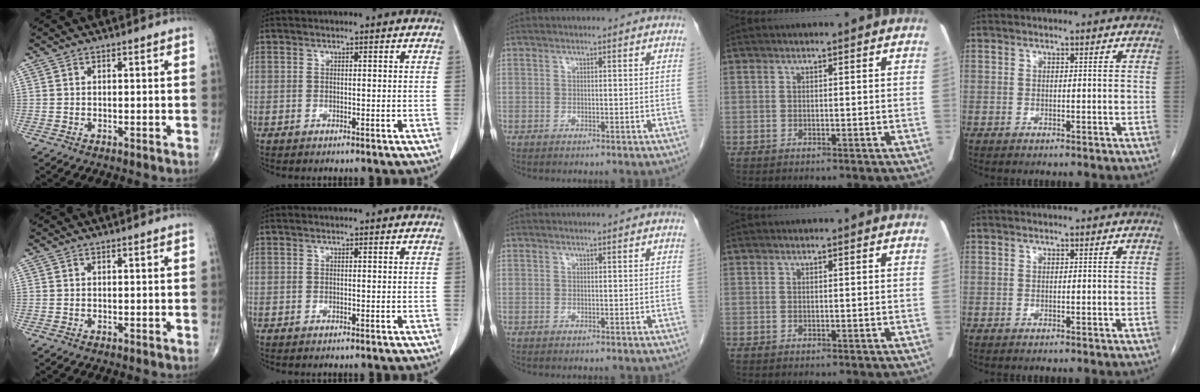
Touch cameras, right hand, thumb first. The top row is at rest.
{}